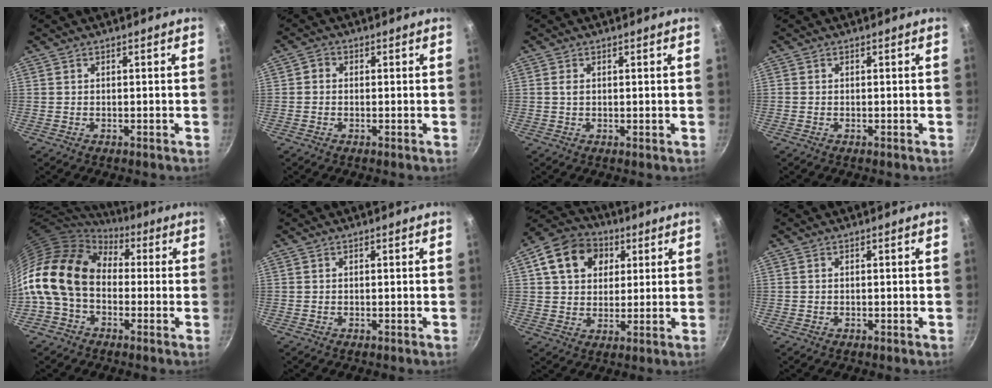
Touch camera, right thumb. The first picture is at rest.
{"total": 1.9, "force": [0.0, 1.7, 0.8], "torque": [-0.012, 0.005, -0.007]}
{"total": 1.1, "force": [0.3, 0.6, 0.9], "torque": [-0.015, 0.000, 0.003]}
{"total": 0.0}
{"total": 16.1, "force": [1.0, 11.8, 10.9], "torque": [-0.183, 0.029, -0.001]}
{"total": 0.0}
{"total": 13.2, "force": [4.7, 10.2, 7.0], "torque": [-0.099, 0.008, 0.066]}
{"total": 0.0}